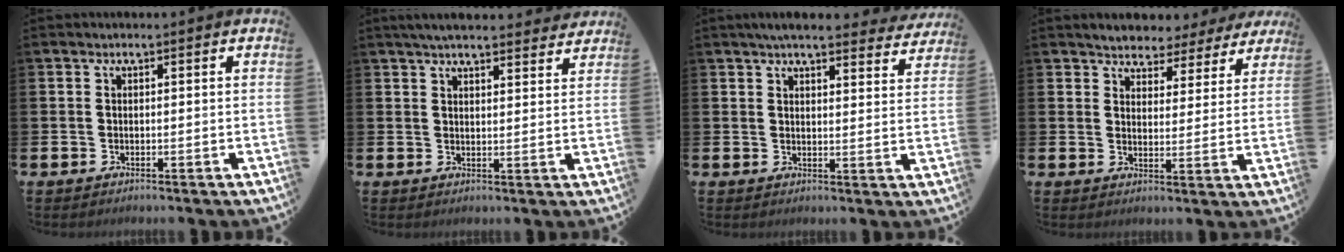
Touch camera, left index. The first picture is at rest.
{"total": 4.7, "force": [4.4, 0.6, 1.4], "torque": [-0.032, -0.016, 0.080]}
{"total": 5.4, "force": [5.1, 0.6, 1.8], "torque": [-0.037, -0.023, 0.088]}
{"total": 3.9, "force": [3.8, 1.1, -0.2], "torque": [-0.014, -0.027, 0.061]}